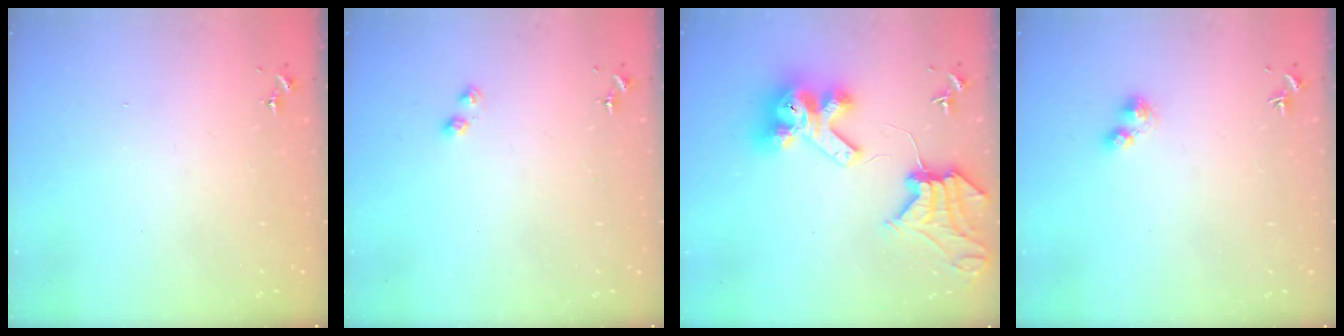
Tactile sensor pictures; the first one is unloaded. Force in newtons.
{"total": 3.3, "press": 3.3, "slide": 0.4}
{"total": 15.7, "press": 15.6, "slide": 2.0}
{"total": 5.0, "press": 5.0, "slide": 0.5}